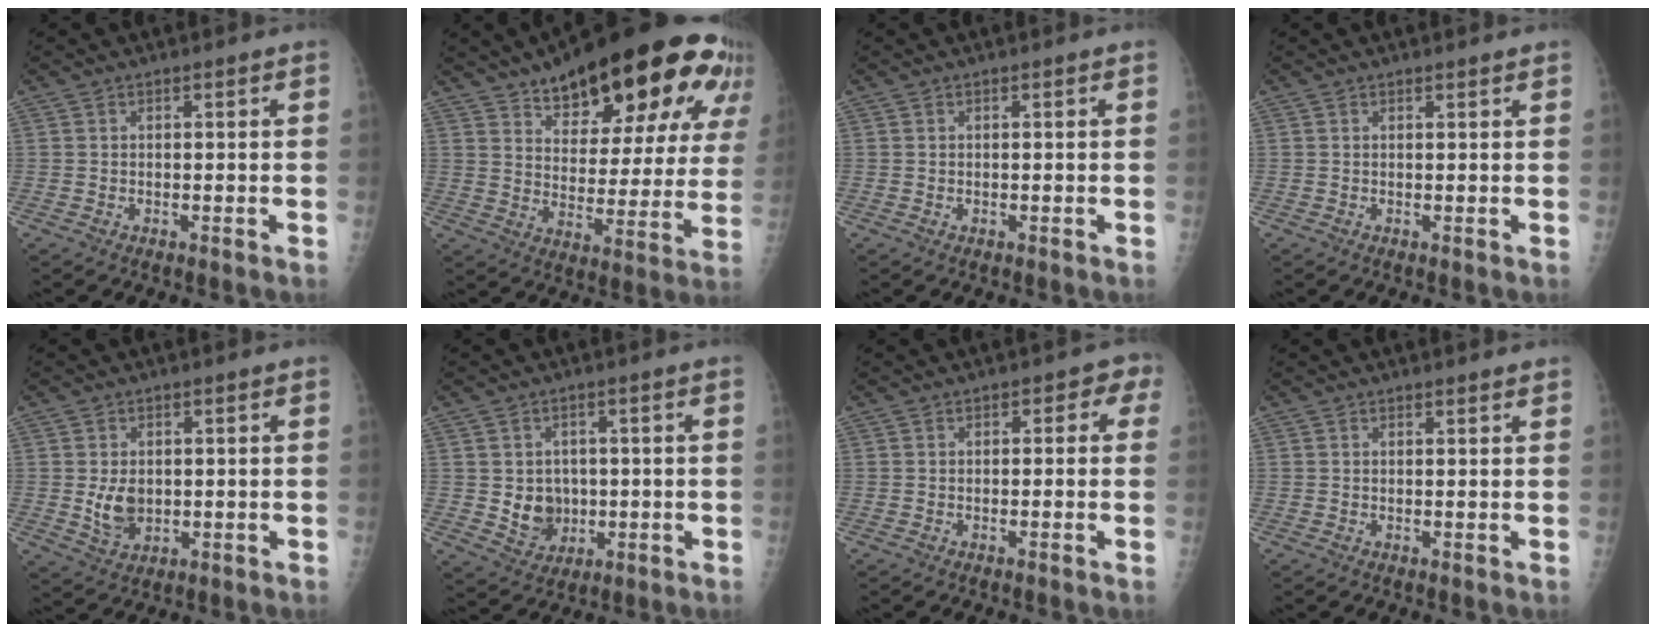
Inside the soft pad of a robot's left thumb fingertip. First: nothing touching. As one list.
[{"total": 27.3, "force": [17.9, 11.2, 17.3], "torque": [-0.214, -0.051, 0.249]}, {"total": 0.0}, {"total": 0.8, "force": [0.7, 0.1, 0.3], "torque": [-0.003, 0.001, 0.010]}, {"total": 5.3, "force": [-0.1, 3.9, 3.5], "torque": [-0.045, -0.008, 0.011]}, {"total": 6.8, "force": [-0.4, 6.0, 3.2], "torque": [-0.015, 0.001, 0.008]}, {"total": 3.1, "force": [0.3, 2.1, 2.3], "torque": [0.002, 0.012, -0.010]}, {"total": 1.3, "force": [1.1, 0.3, 0.5], "torque": [-0.001, 0.000, 0.014]}]